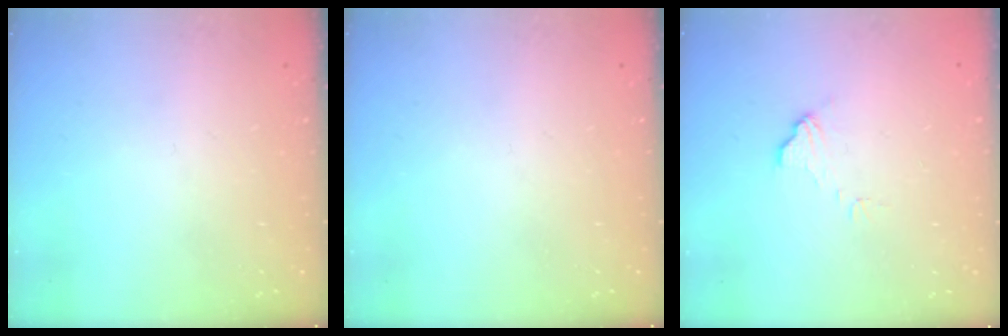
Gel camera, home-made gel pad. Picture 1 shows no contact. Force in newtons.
{"total": 0.0}
{"total": 4.5, "press": 4.5, "slide": 0.4}